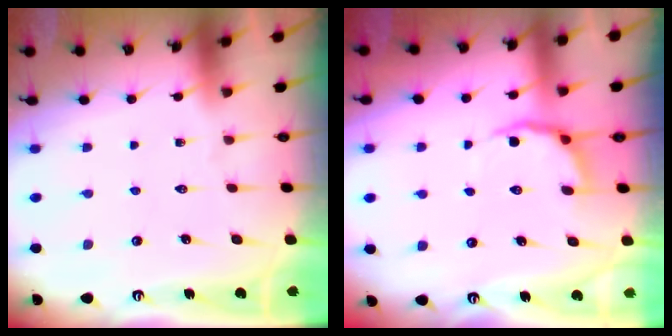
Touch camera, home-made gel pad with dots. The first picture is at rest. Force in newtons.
{"total": 4.5, "press": 3.7, "slide": 2.6}